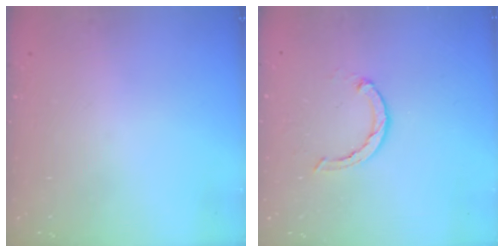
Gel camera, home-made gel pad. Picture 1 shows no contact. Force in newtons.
{"total": 2.1, "press": 2.0, "slide": 0.4}